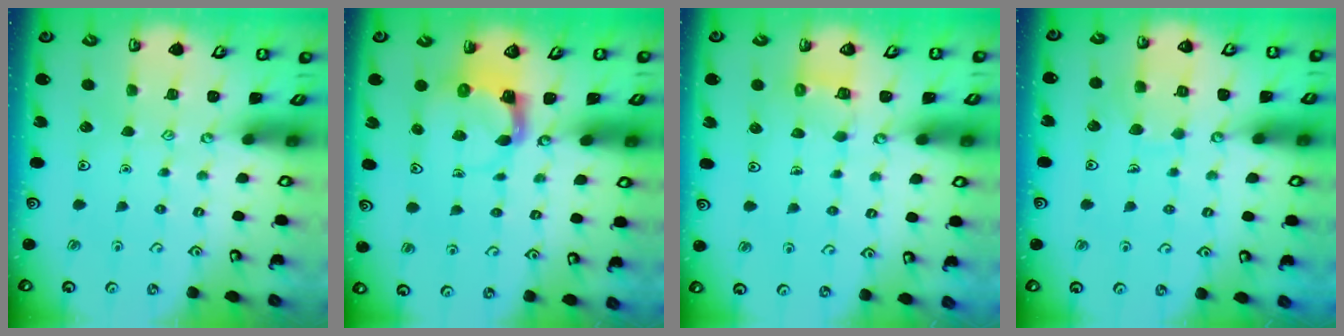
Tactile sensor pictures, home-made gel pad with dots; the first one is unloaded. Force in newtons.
{"total": 3.8, "press": 3.7, "slide": 0.7}
{"total": 5.7, "press": 5.7, "slide": 0.3}
{"total": 6.9, "press": 6.9, "slide": 0.6}